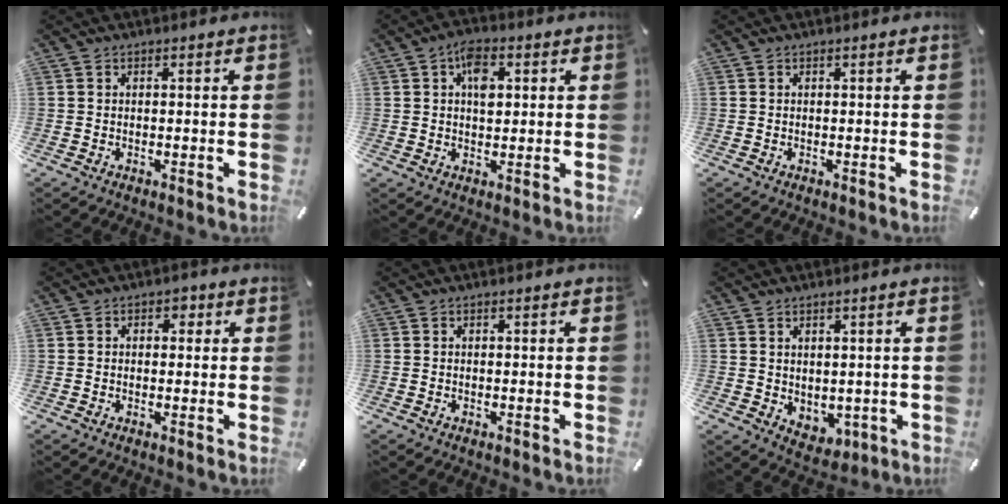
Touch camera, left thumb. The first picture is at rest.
{"total": 6.5, "force": [1.7, 4.1, 4.8], "torque": [-0.067, -0.001, 0.024]}
{"total": 0.0}
{"total": 2.2, "force": [0.3, 1.8, 1.2], "torque": [-0.009, 0.002, -0.001]}
{"total": 0.0}
{"total": 3.7, "force": [1.4, 3.2, 1.2], "torque": [-0.003, -0.012, 0.026]}